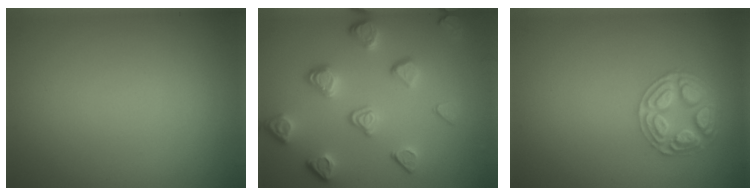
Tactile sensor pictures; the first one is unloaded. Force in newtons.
{"total": 5.0, "press": 3.7, "slide": 3.3}
{"total": 3.8, "press": 3.5, "slide": 1.6}